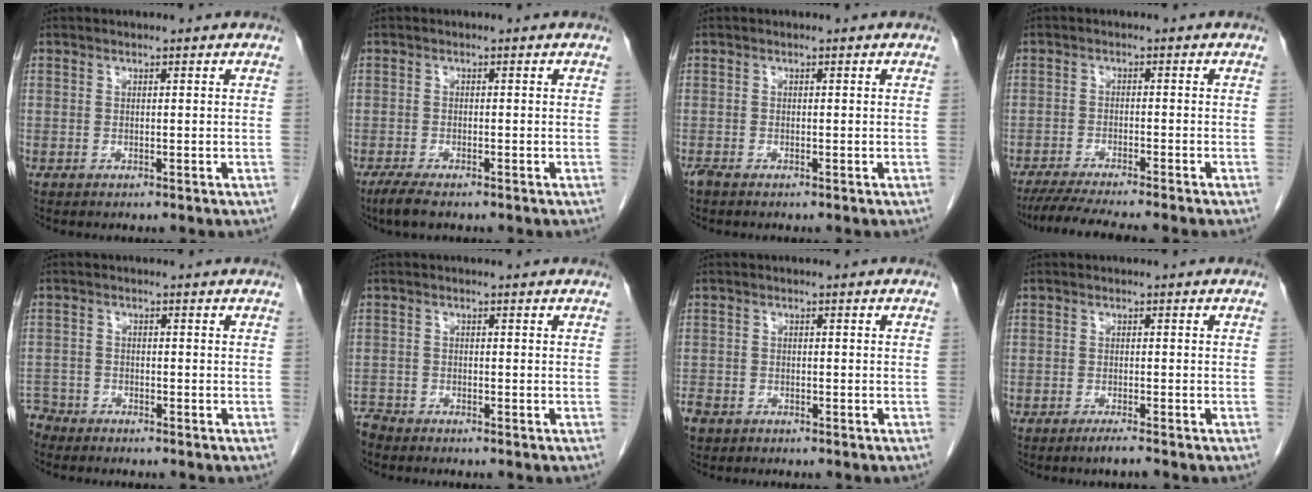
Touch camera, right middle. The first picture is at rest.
{"total": 3.2, "force": [-2.4, 0.6, 2.0], "torque": [-0.045, -0.009, -0.041]}
{"total": 0.8, "force": [-0.7, 0.1, 0.4], "torque": [-0.015, -0.004, -0.015]}
{"total": 9.3, "force": [-8.1, -0.7, 4.5], "torque": [-0.057, -0.022, -0.127]}
{"total": 3.4, "force": [-3.2, 1.2, -0.3], "torque": [0.009, -0.003, -0.062]}
{"total": 1.7, "force": [-1.7, -0.1, 0.0], "torque": [0.003, -0.009, -0.033]}
{"total": 3.3, "force": [-2.4, 2.1, 0.9], "torque": [-0.024, -0.001, -0.042]}
{"total": 1.7, "force": [-1.3, -0.3, 0.9], "torque": [-0.021, -0.003, -0.025]}